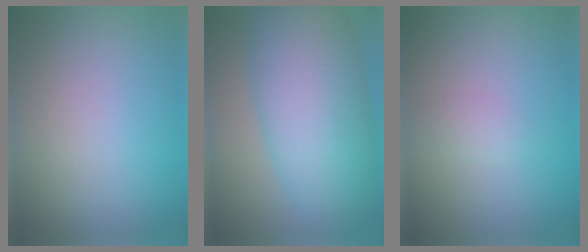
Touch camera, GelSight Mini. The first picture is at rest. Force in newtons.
{"total": 10.7, "press": 10.7, "slide": 0.4}
{"total": 1.0, "press": 1.0, "slide": 0.1}